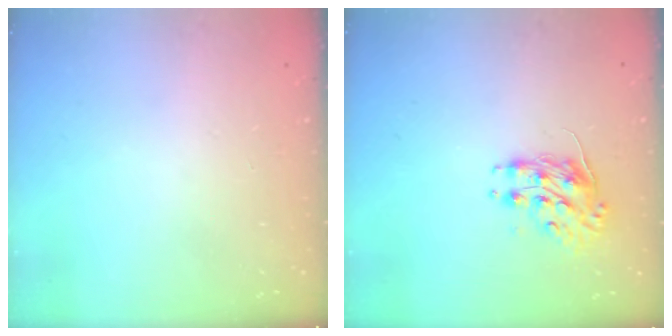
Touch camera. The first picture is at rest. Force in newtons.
{"total": 8.2, "press": 8.1, "slide": 0.3}